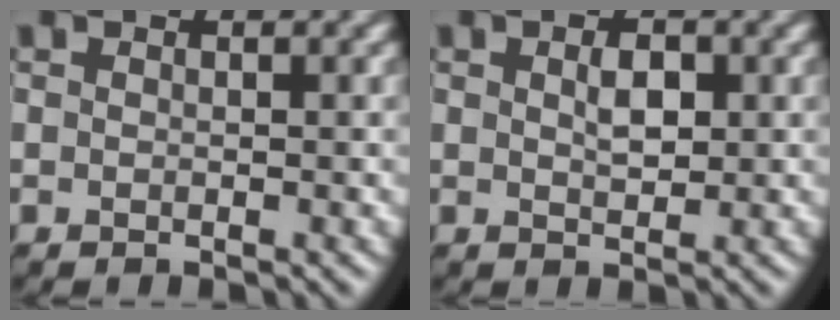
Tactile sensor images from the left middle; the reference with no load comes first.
{"total": 2.1, "force": [0.5, 1.1, 1.7], "torque": [-0.032, 0.002, 0.009]}